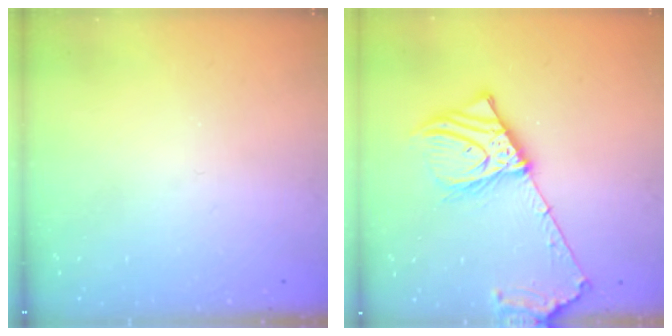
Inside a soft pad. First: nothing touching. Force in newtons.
{"total": 14.1, "press": 13.9, "slide": 2.5}